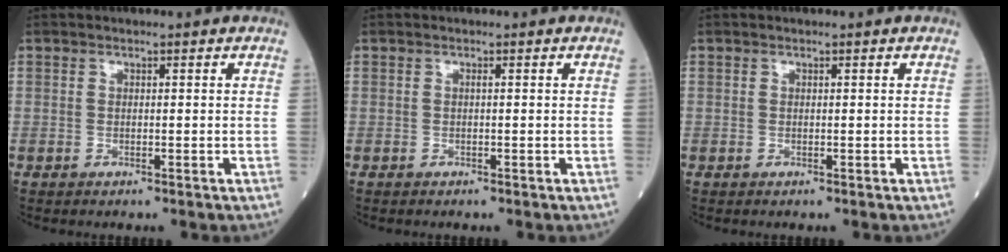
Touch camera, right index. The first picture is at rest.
{"total": 0.0}
{"total": 0.0}